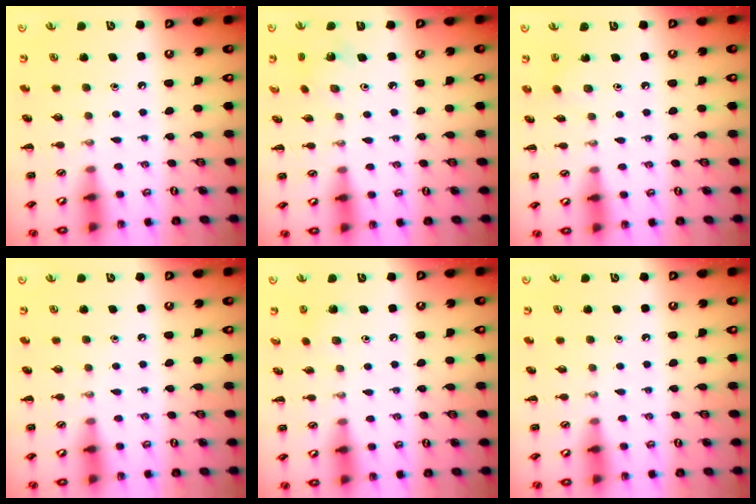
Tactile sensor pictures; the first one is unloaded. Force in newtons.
{"total": 1.8, "press": 1.6, "slide": 0.7}
{"total": 2.0, "press": 1.9, "slide": 0.6}
{"total": 0.0}
{"total": 4.4, "press": 4.2, "slide": 1.4}
{"total": 0.0}